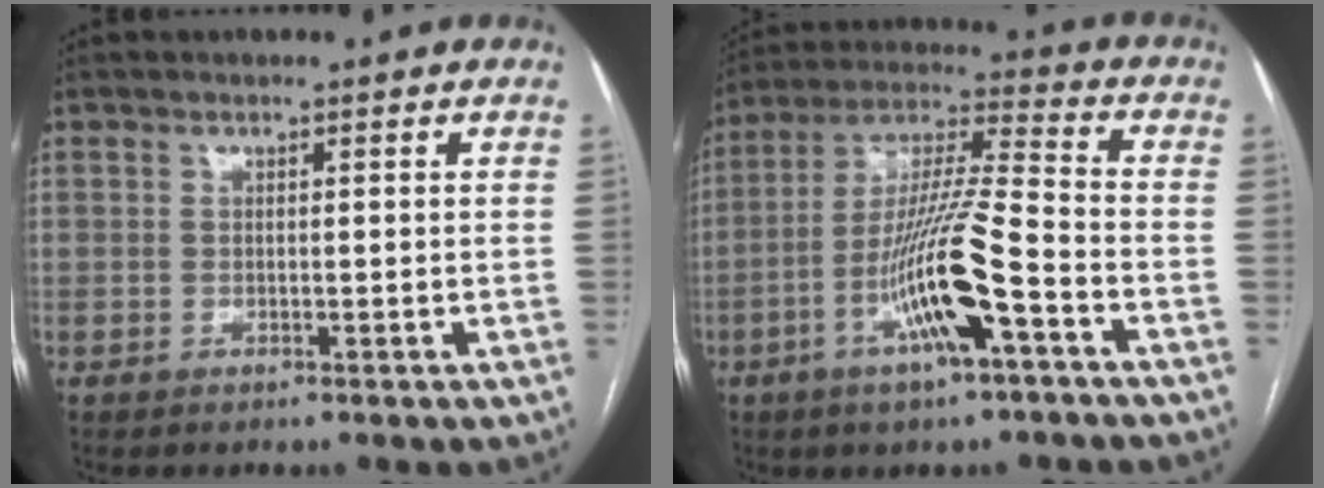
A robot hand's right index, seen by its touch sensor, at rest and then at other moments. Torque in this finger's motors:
{"motor_torque": [1.10, -1.04, 0.42, 0.11]}